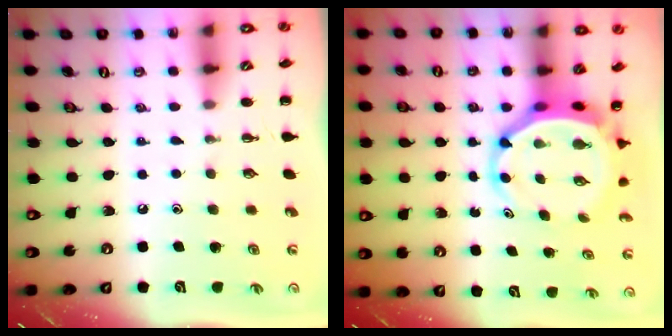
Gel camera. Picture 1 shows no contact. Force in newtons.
{"total": 5.9, "press": 5.7, "slide": 1.8}